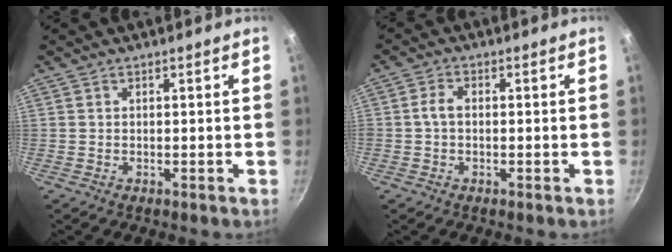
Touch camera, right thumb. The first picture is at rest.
{"total": 2.6, "force": [-0.1, 1.7, 1.9], "torque": [-0.037, 0.012, -0.006]}